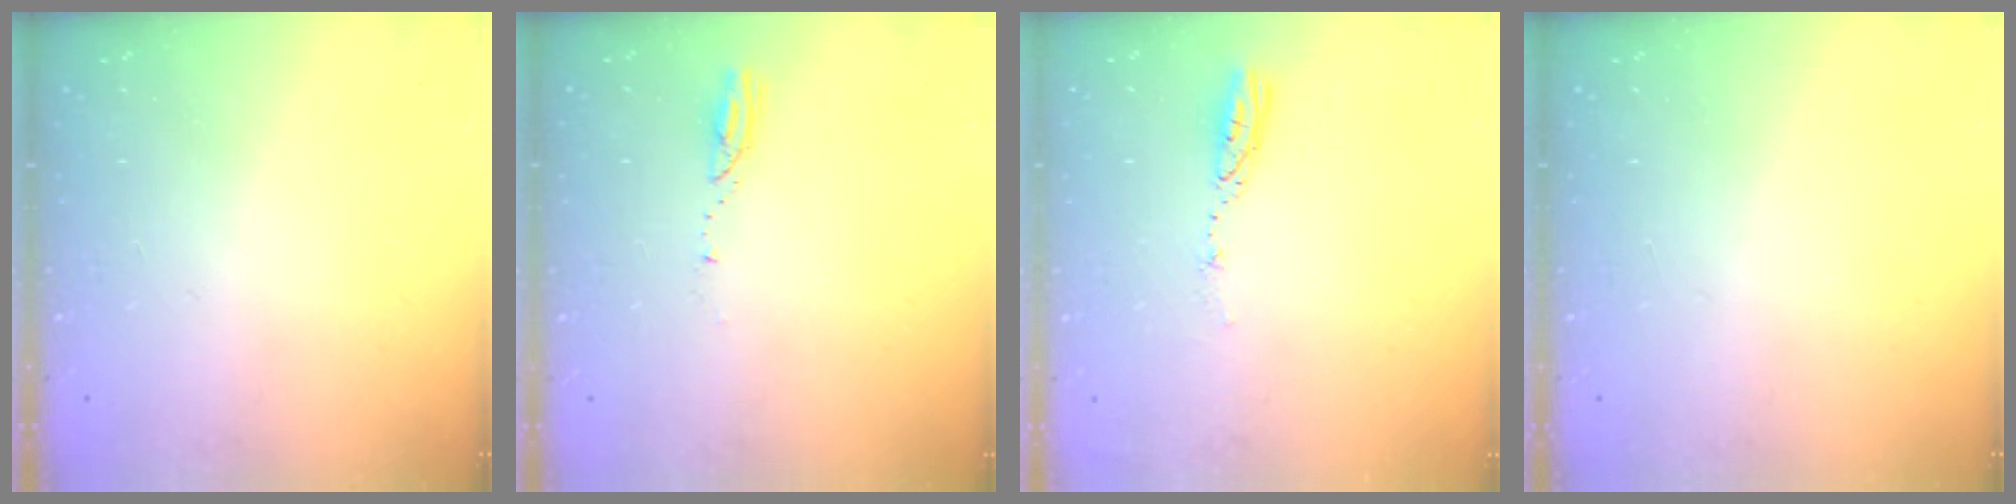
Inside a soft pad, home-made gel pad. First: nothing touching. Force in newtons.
{"total": 3.2, "press": 3.2, "slide": 0.3}
{"total": 3.5, "press": 3.5, "slide": 0.3}
{"total": 1.0, "press": 0.0, "slide": 1.0}